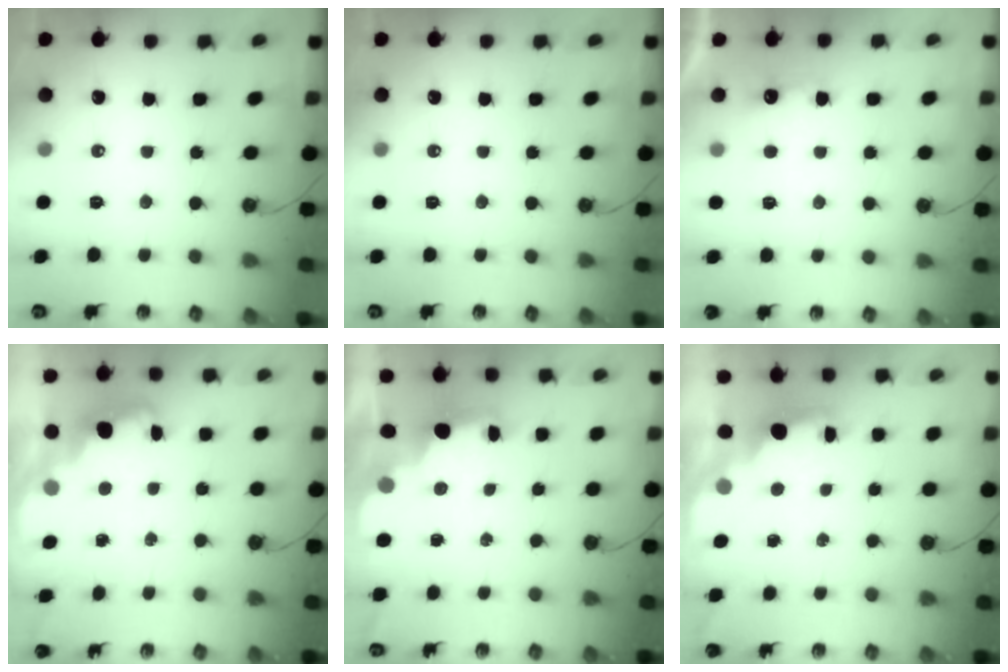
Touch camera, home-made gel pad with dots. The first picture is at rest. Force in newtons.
{"total": 0.0}
{"total": 2.5, "press": 2.4, "slide": 1.0}
{"total": 2.4, "press": 2.4, "slide": 0.6}
{"total": 2.5, "press": 2.3, "slide": 0.8}
{"total": 1.7, "press": 1.6, "slide": 0.6}